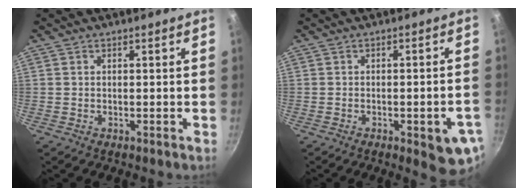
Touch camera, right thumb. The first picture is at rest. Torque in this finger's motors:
{"motor_torque": [1.65, 0.88, 1.05, -0.39, 0.18]}